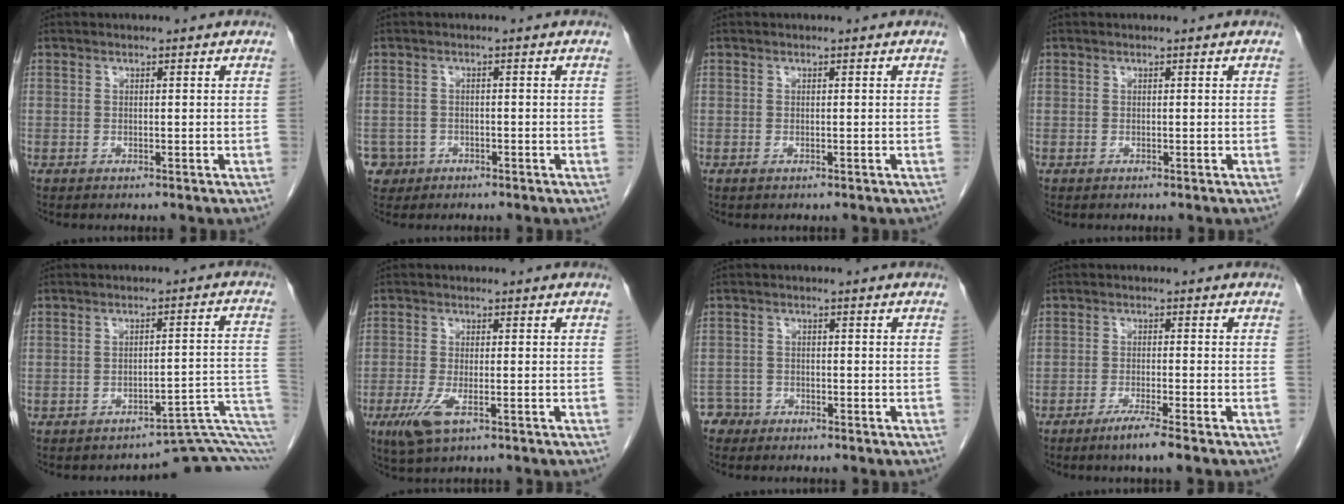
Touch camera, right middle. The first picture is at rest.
{"total": 3.2, "force": [-1.6, 2.8, -0.2], "torque": [0.005, 0.010, -0.029]}
{"total": 0.0}
{"total": 0.0}
{"total": 7.2, "force": [-6.2, 0.2, 3.7], "torque": [-0.025, 0.047, -0.066]}
{"total": 4.6, "force": [-2.1, 1.3, 3.8], "torque": [-0.087, -0.011, -0.035]}
{"total": 2.1, "force": [-1.7, 1.1, -0.7], "torque": [0.013, 0.007, -0.034]}
{"total": 3.6, "force": [-2.5, -0.6, 2.6], "torque": [-0.049, -0.009, -0.049]}